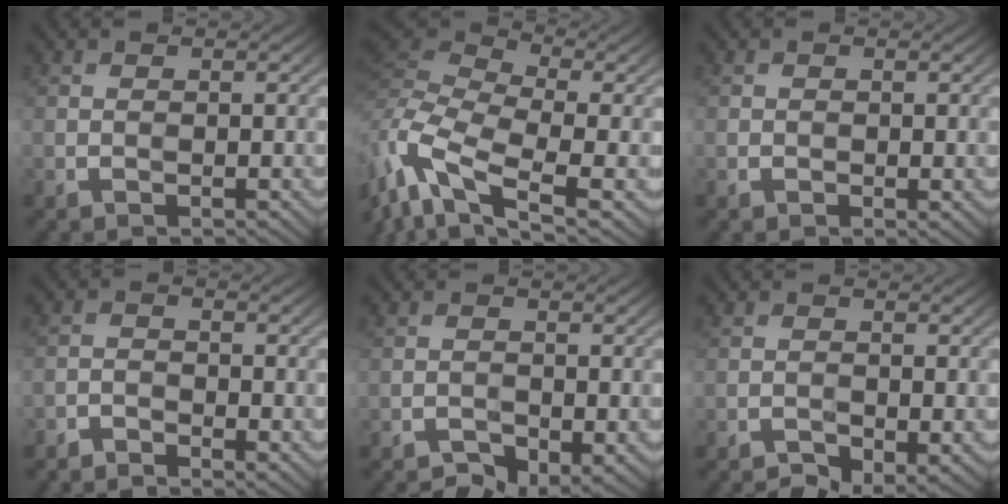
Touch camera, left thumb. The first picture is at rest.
{"total": 13.2, "force": [-5.4, 5.9, 10.5], "torque": [-0.270, -0.002, -0.105]}
{"total": 0.9, "force": [-0.2, 0.7, 0.6], "torque": [-0.006, -0.002, -0.002]}
{"total": 1.8, "force": [-1.7, 0.5, 0.6], "torque": [-0.013, -0.002, -0.037]}
{"total": 3.9, "force": [-3.0, 1.2, 2.1], "torque": [-0.032, -0.001, -0.042]}
{"total": 3.8, "force": [-2.7, 1.1, 2.5], "torque": [-0.037, -0.003, -0.036]}